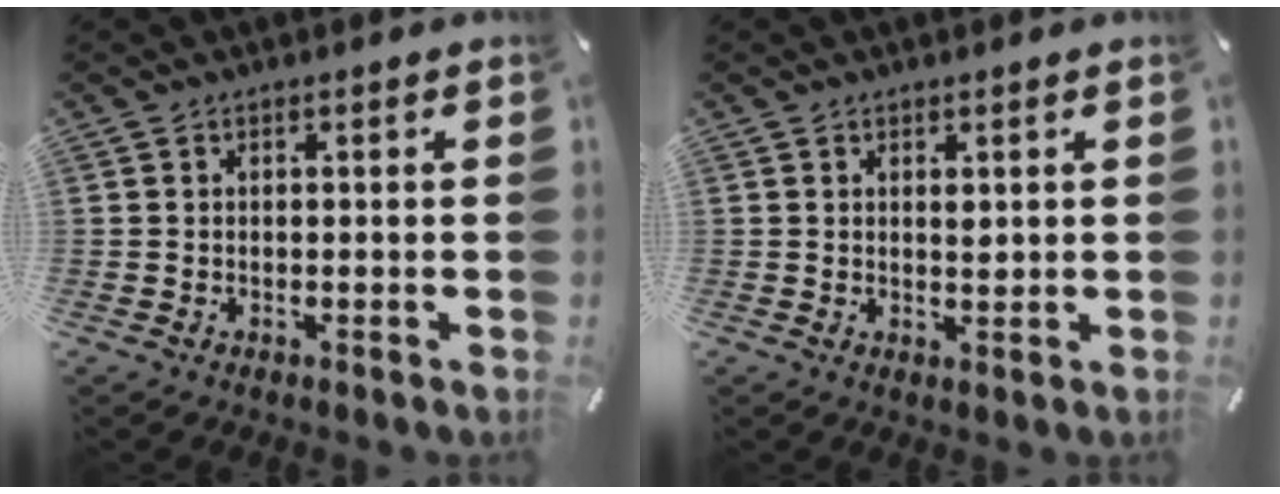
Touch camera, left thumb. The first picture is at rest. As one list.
[{"total": 1.8, "force": [0.9, 0.9, 1.2], "torque": [-0.018, -0.003, 0.015]}]